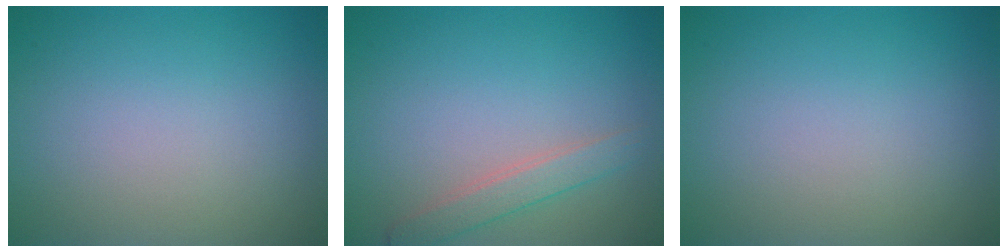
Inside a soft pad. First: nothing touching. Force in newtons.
{"total": 2.1, "press": 2.1, "slide": 0.1}
{"total": 0.0}